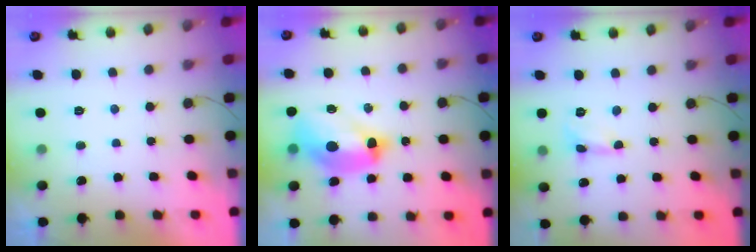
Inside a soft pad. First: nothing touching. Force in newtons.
{"total": 14.6, "press": 14.6, "slide": 1.2}
{"total": 1.6, "press": 1.6, "slide": 0.1}